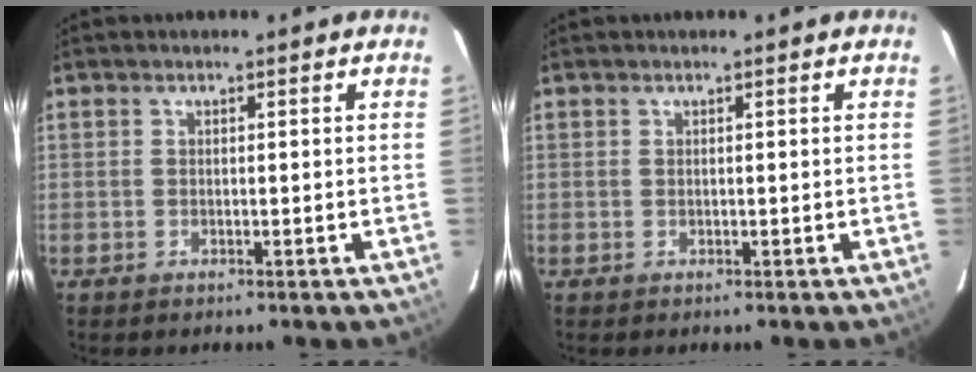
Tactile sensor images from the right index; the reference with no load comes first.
{"total": 0.0}